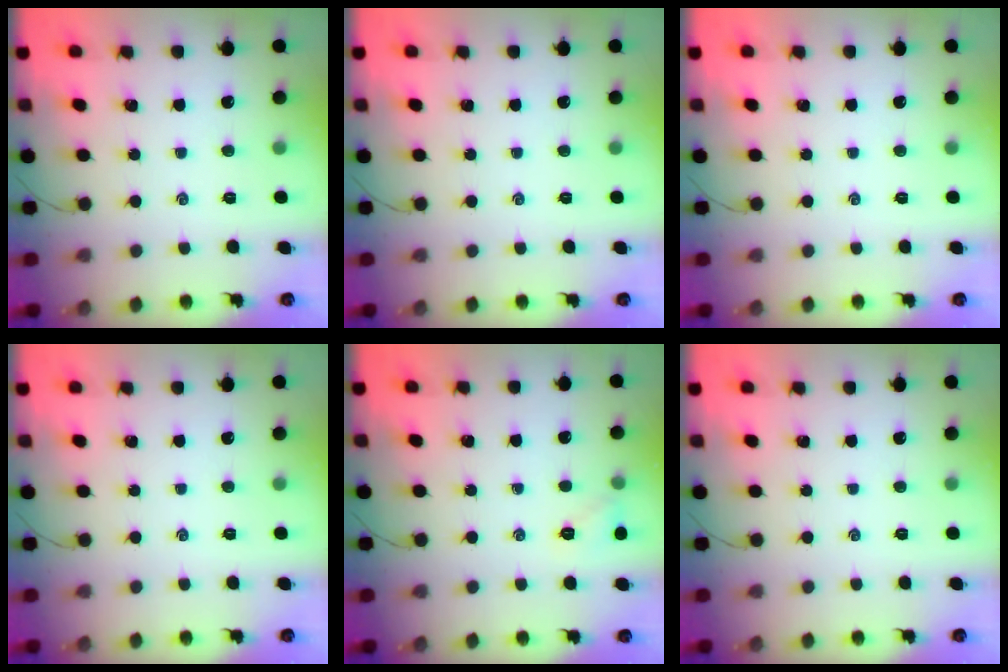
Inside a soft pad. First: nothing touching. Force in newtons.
{"total": 0.0}
{"total": 0.0}
{"total": 0.0}
{"total": 5.4, "press": 5.2, "slide": 1.4}
{"total": 0.0}